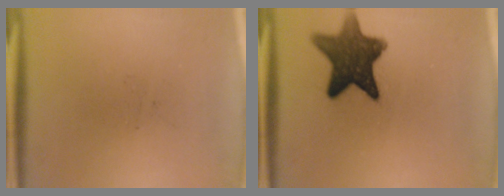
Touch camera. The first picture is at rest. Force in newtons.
{"total": 11.5}